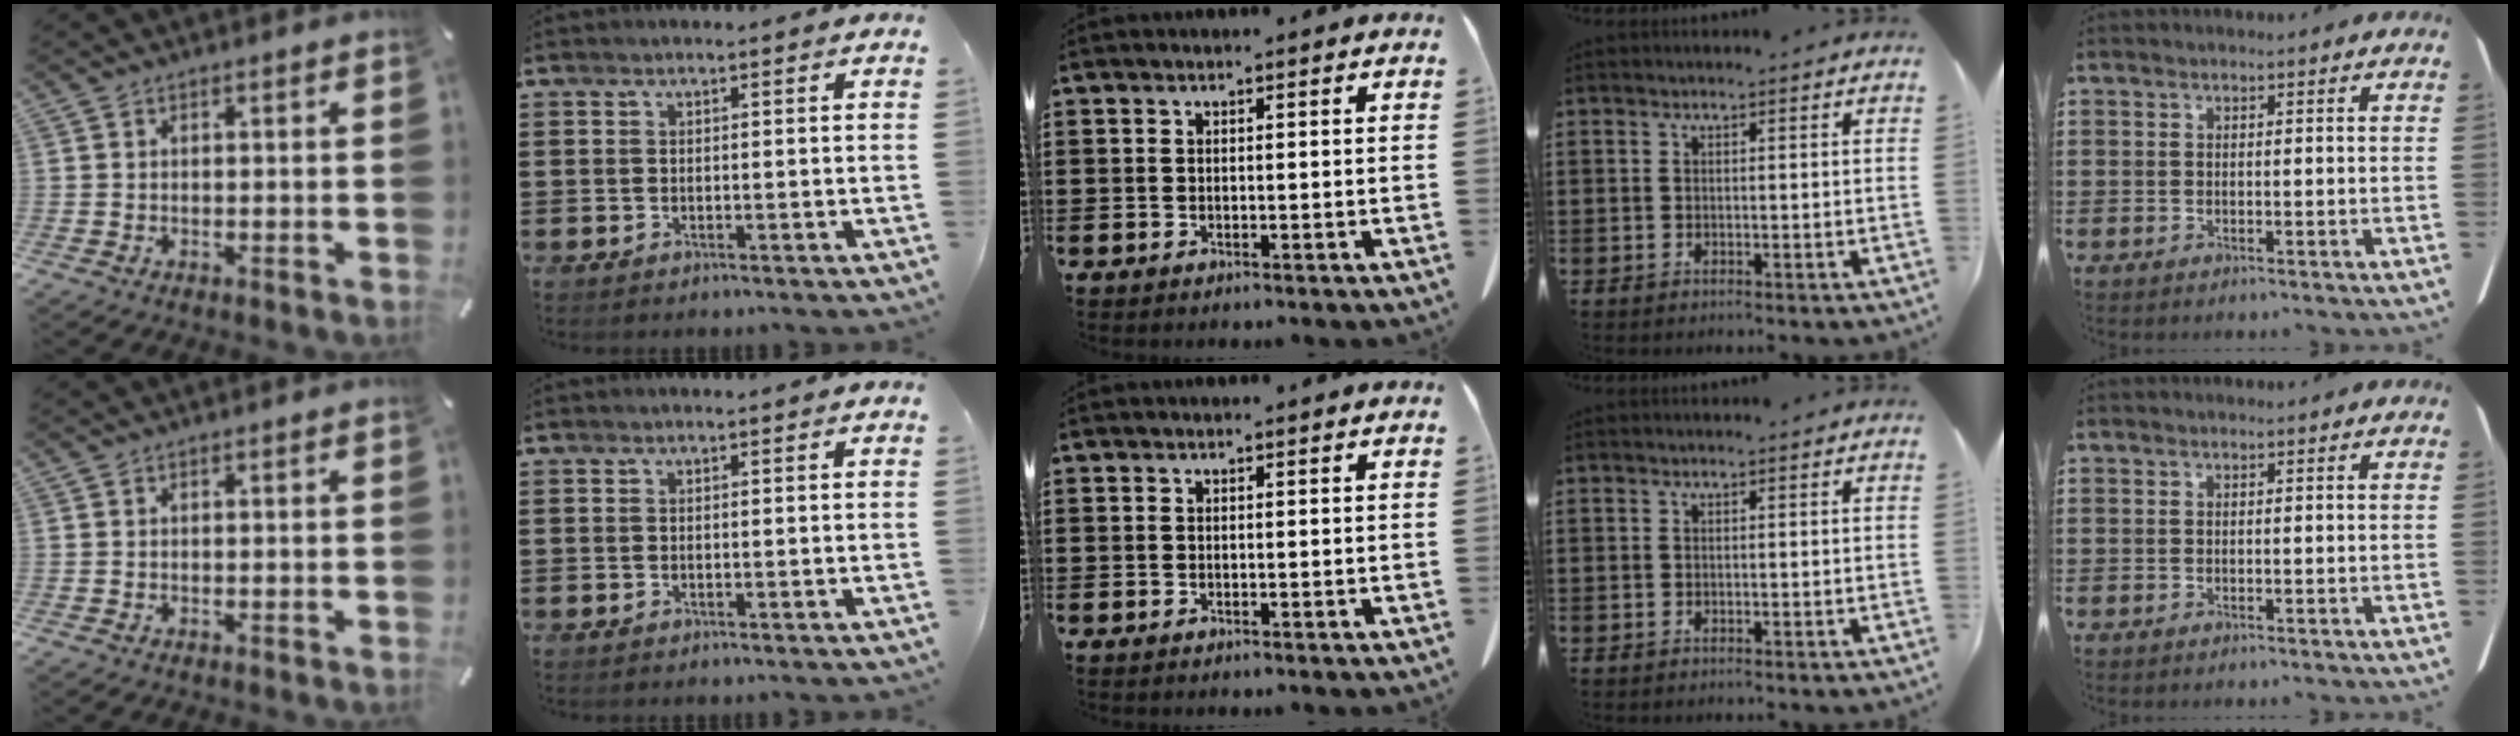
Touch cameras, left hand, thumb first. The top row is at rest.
{}